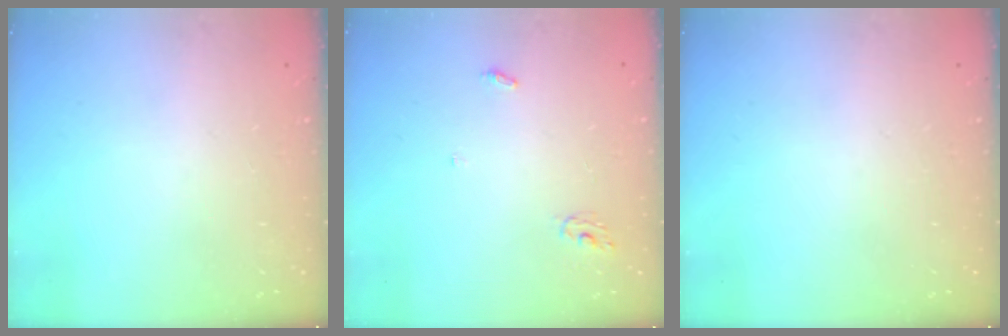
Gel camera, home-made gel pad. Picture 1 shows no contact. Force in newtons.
{"total": 3.2, "press": 3.2, "slide": 0.2}
{"total": 0.0}